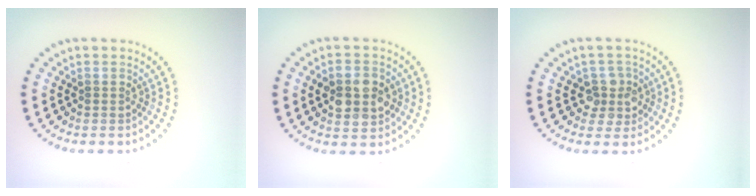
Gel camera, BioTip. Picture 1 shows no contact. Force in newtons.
{"total": 4.5, "press": 4.5, "slide": 0.1}
{"total": 2.5, "press": 2.1, "slide": 1.3}